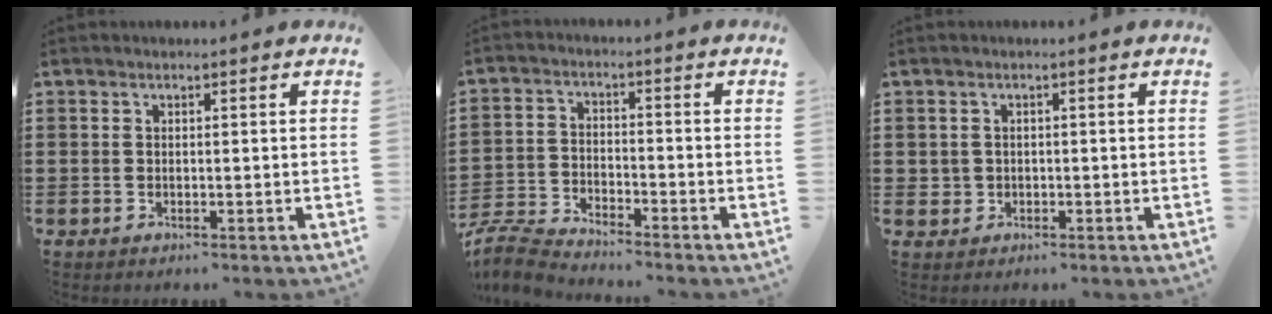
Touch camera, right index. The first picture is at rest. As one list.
[{"total": 5.4, "force": [-5.3, 0.3, 0.9], "torque": [-0.042, -0.004, -0.112]}, {"total": 1.3, "force": [-0.1, 1.3, 0.2], "torque": [-0.010, 0.003, -0.004]}]